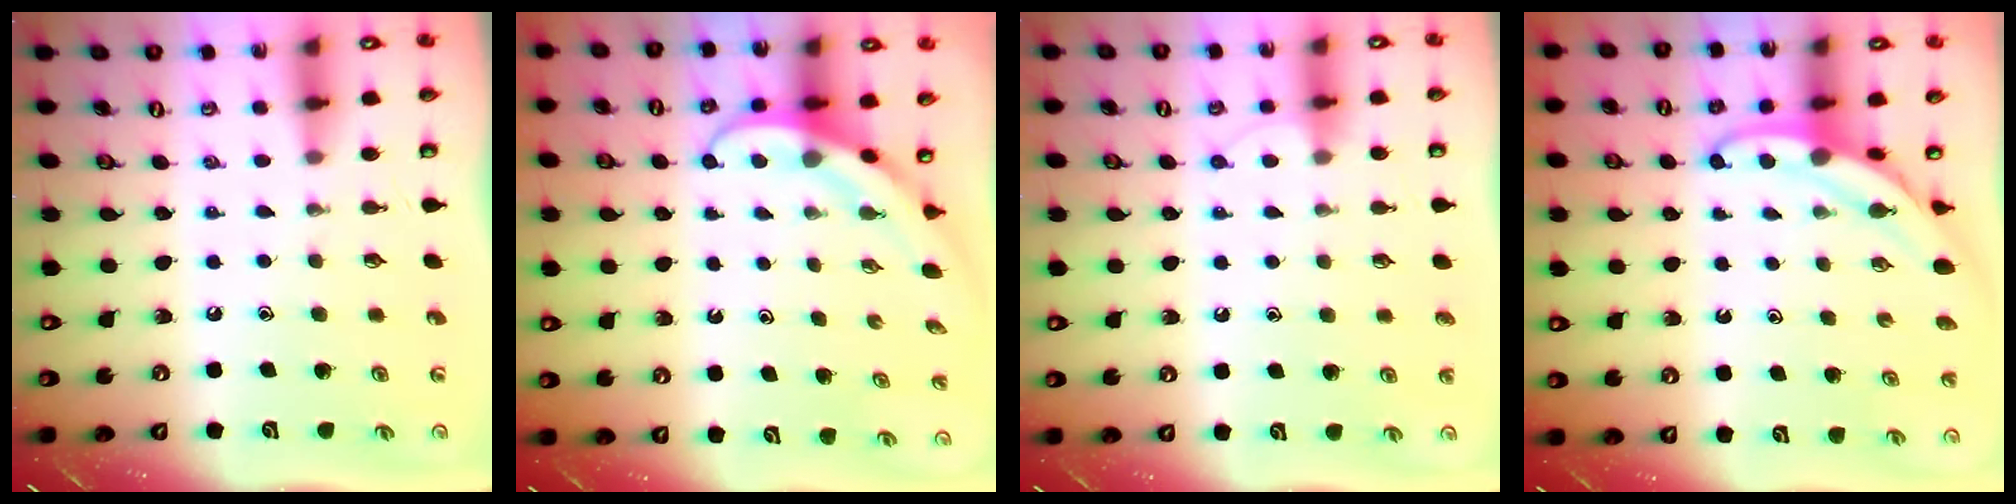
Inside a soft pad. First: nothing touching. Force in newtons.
{"total": 3.8, "press": 3.8, "slide": 0.3}
{"total": 4.9, "press": 4.9, "slide": 0.5}
{"total": 5.1, "press": 5.0, "slide": 0.4}